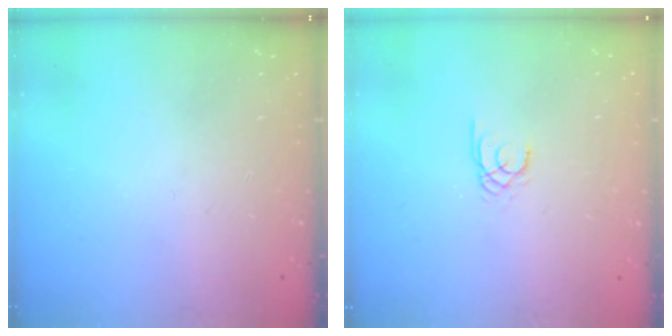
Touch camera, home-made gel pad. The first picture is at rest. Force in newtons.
{"total": 1.5, "press": 1.5, "slide": 0.1}